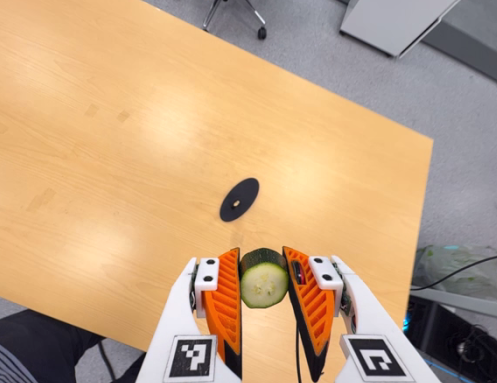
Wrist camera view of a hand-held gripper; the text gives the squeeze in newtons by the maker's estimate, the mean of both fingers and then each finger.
{"total": 8.5, "left": 7.5, "right": 9.5}